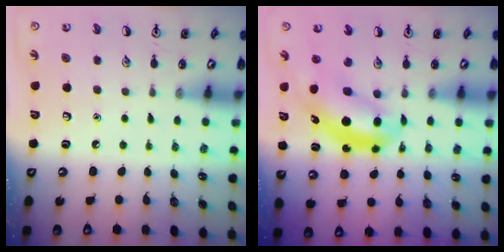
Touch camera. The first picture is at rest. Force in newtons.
{"total": 6.4, "press": 6.2, "slide": 1.8}